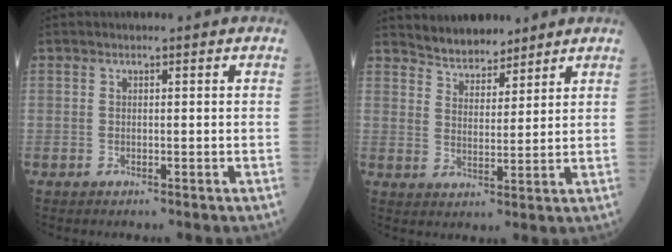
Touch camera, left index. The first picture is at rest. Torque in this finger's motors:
{"motor_torque": [0.00, 0.00, 0.00, -0.01]}